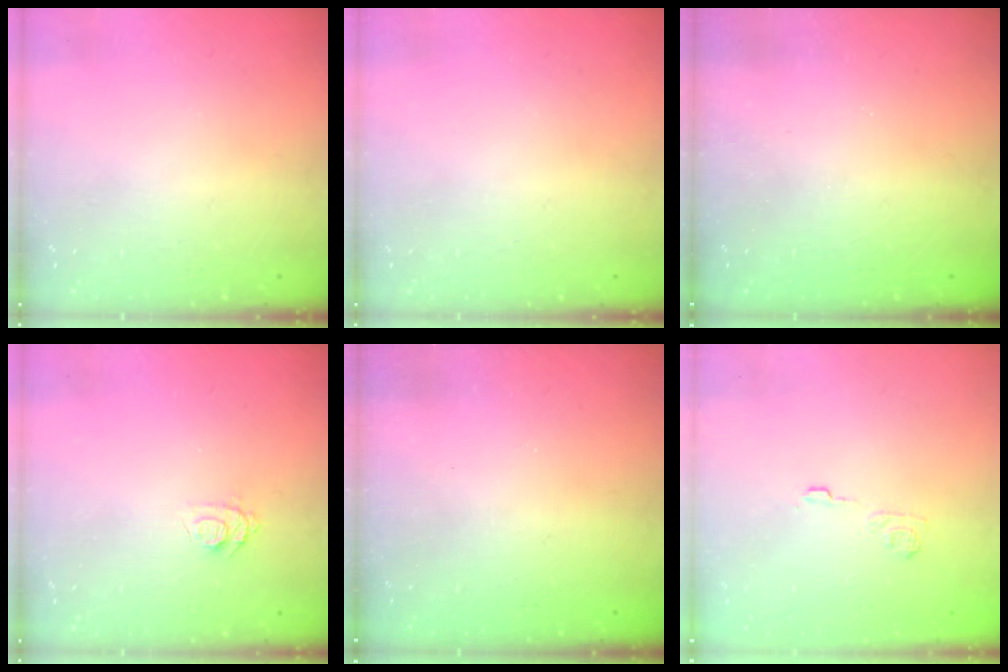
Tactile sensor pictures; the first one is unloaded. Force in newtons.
{"total": 0.0}
{"total": 2.3, "press": 2.1, "slide": 0.8}
{"total": 6.2, "press": 6.2, "slide": 0.6}
{"total": 2.4, "press": 2.3, "slide": 0.8}
{"total": 3.9, "press": 3.7, "slide": 1.3}